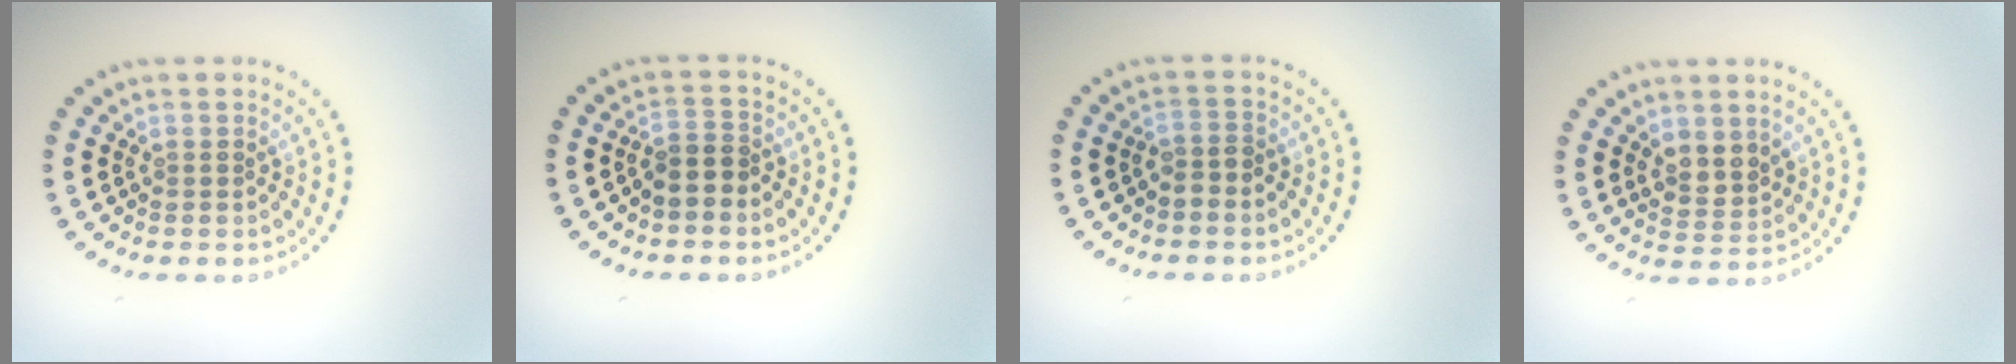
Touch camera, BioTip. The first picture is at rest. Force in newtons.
{"total": 1.6, "press": 1.2, "slide": 1.0}
{"total": 1.4, "press": 1.1, "slide": 0.8}
{"total": 2.1, "press": 1.8, "slide": 1.0}